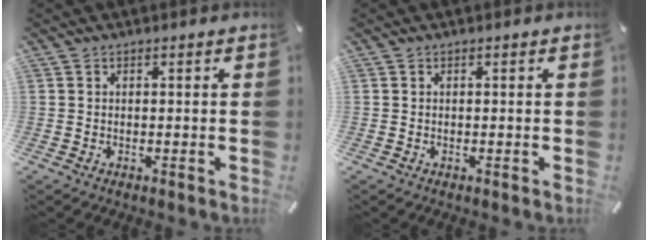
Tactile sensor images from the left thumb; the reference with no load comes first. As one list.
[{"total": 0.0}]